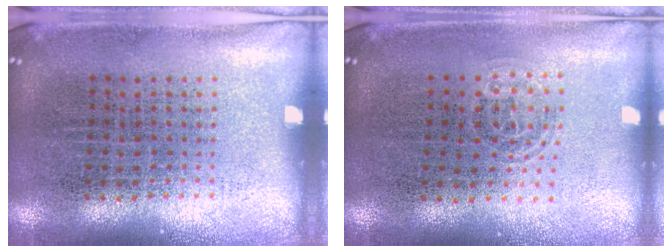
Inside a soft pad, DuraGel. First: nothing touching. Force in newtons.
{"total": 0.9, "press": 0.7, "slide": 0.6}